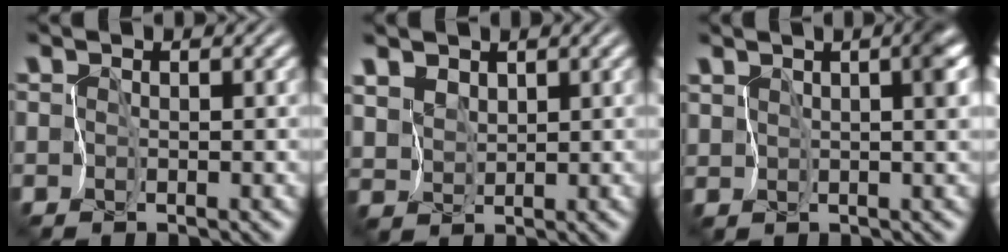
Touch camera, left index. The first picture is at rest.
{"total": 2.1, "force": [1.5, 1.3, 0.5], "torque": [-0.035, 0.008, 0.044]}
{"total": 4.3, "force": [1.1, 1.7, 3.8], "torque": [-0.049, 0.008, 0.016]}